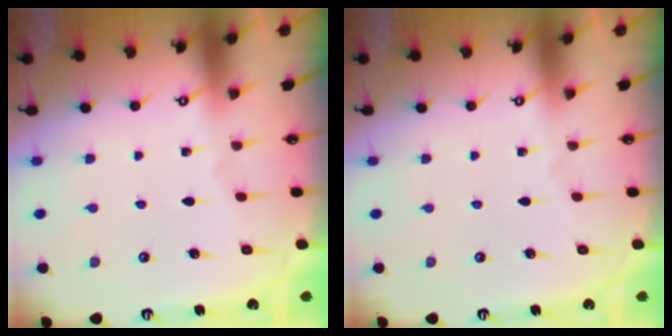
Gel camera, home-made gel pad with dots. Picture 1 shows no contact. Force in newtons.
{"total": 0.0}